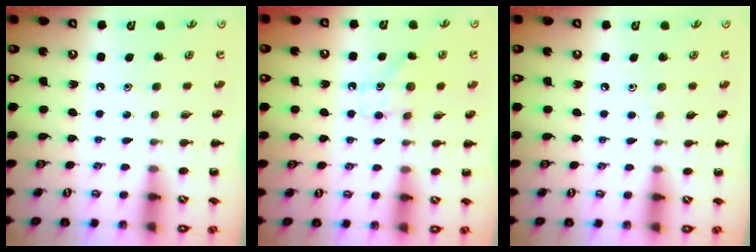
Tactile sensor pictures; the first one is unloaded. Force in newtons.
{"total": 5.5, "press": 5.2, "slide": 1.5}
{"total": 2.9, "press": 2.7, "slide": 1.1}